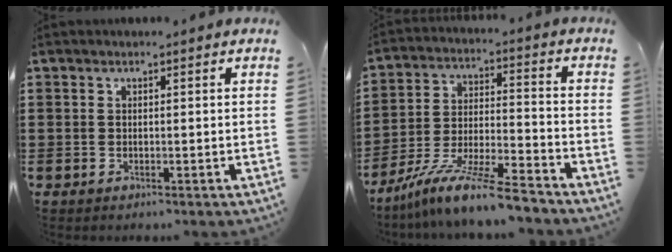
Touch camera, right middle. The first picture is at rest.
{"total": 10.6, "force": [-9.2, 0.1, 5.2], "torque": [-0.102, 0.009, -0.183]}